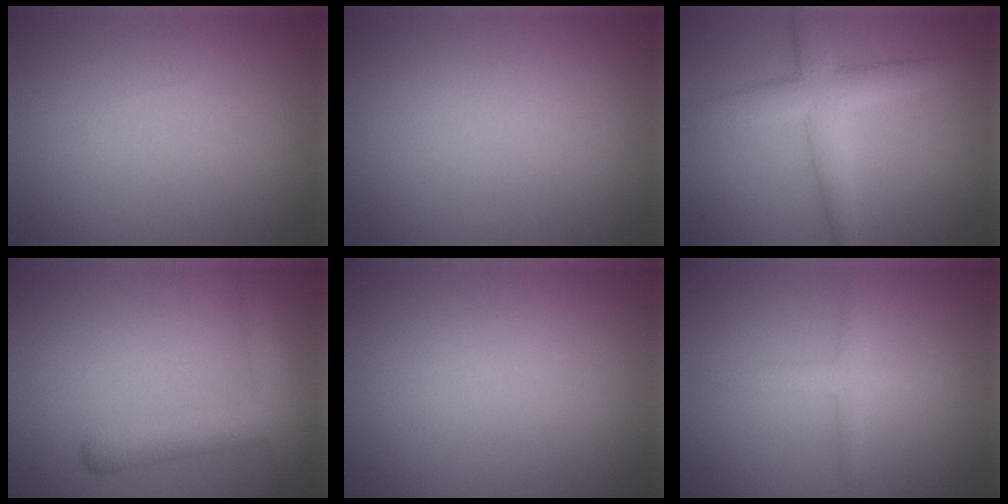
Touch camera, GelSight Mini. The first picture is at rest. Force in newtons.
{"total": 0.0}
{"total": 4.3, "press": 4.3, "slide": 0.2}
{"total": 4.3, "press": 4.3, "slide": 0.2}
{"total": 0.0}
{"total": 1.7, "press": 1.7, "slide": 0.0}